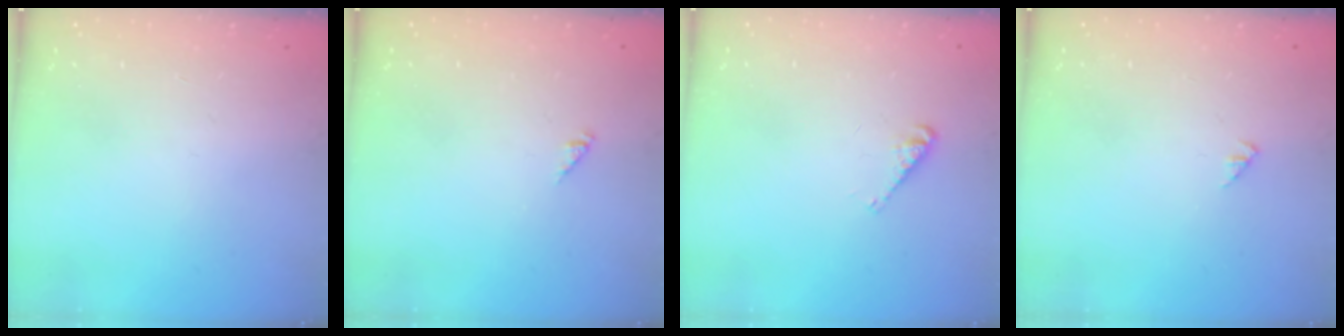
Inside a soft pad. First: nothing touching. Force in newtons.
{"total": 0.0}
{"total": 2.7, "press": 2.7, "slide": 0.4}
{"total": 1.2, "press": 1.2, "slide": 0.2}